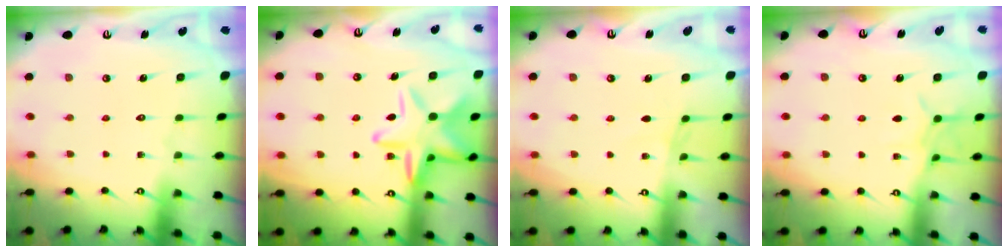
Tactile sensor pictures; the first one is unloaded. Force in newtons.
{"total": 14.9, "press": 14.9, "slide": 0.6}
{"total": 2.2, "press": 2.1, "slide": 0.4}
{"total": 5.5, "press": 5.5, "slide": 0.6}